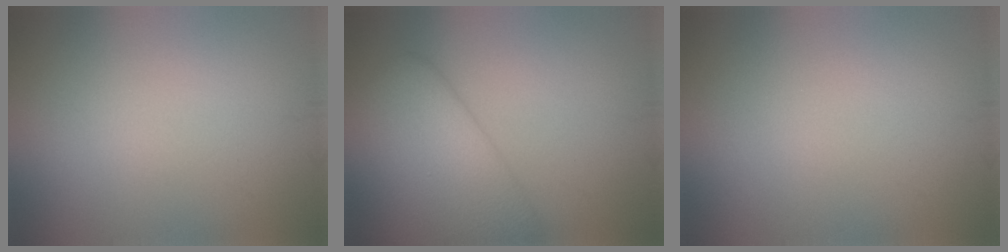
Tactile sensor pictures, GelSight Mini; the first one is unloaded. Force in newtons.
{"total": 6.5, "press": 6.5, "slide": 0.5}
{"total": 0.0}